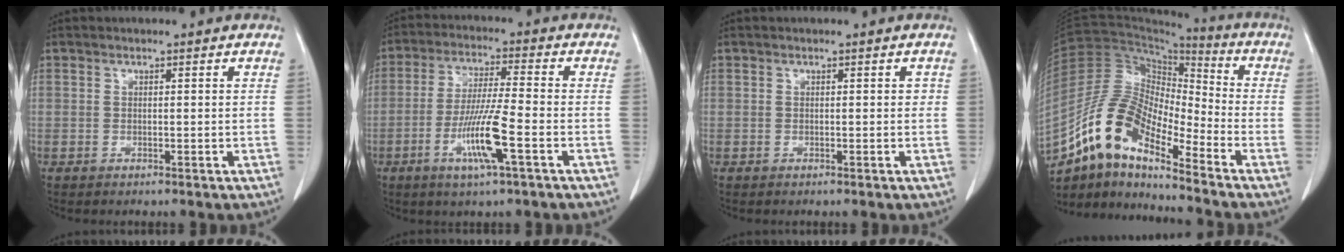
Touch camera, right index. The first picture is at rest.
{"total": 10.1, "force": [-3.8, 0.2, 9.4], "torque": [-0.184, -0.012, -0.072]}
{"total": 0.9, "force": [0.1, 0.6, 0.7], "torque": [-0.015, 0.007, 0.001]}
{"total": 14.3, "force": [-10.1, 4.3, 9.1], "torque": [-0.185, 0.032, -0.187]}